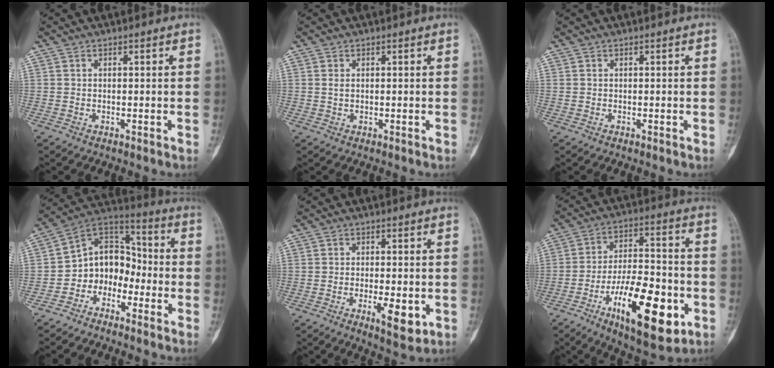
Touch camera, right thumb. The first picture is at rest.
{"total": 1.1, "force": [0.4, 0.7, 0.8], "torque": [-0.015, 0.001, 0.012]}
{"total": 0.0}
{"total": 10.4, "force": [-4.0, 8.4, 4.7], "torque": [-0.038, 0.081, -0.091]}
{"total": 6.4, "force": [-2.0, 2.2, 5.6], "torque": [-0.080, -0.007, -0.026]}
{"total": 20.5, "force": [-7.9, 8.0, 17.1], "torque": [-0.257, 0.030, -0.120]}